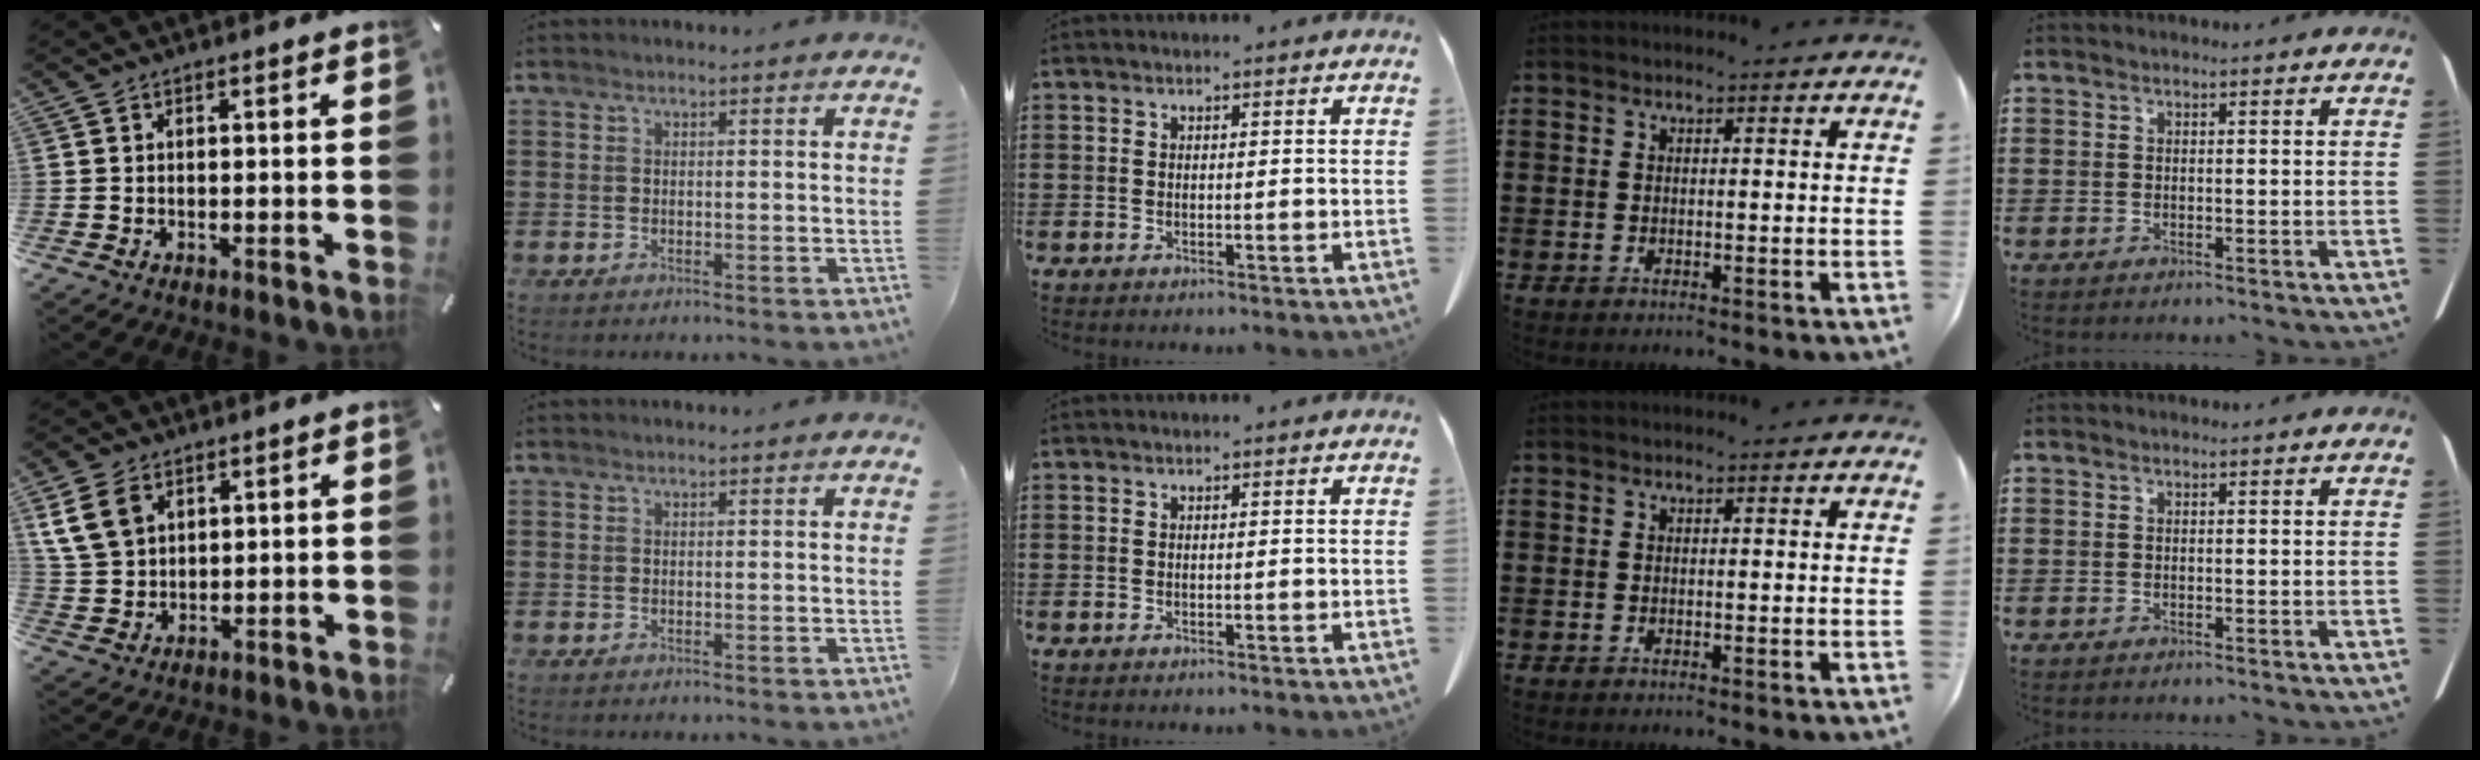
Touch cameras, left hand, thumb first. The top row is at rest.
{"thumb": {"total": 8.1, "force": [3.9, 6.1, 3.6], "torque": [-0.101, 0.004, 0.077]}}